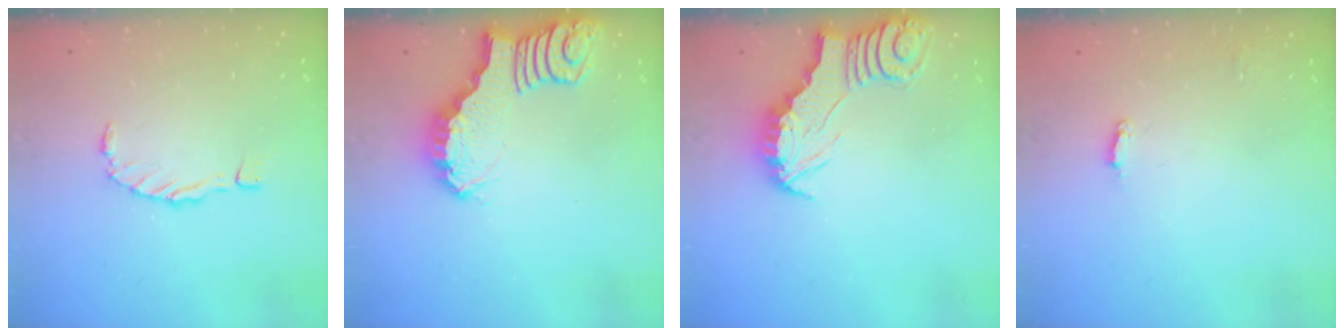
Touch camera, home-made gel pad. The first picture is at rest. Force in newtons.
{"total": 2.1, "press": 2.1, "slide": 0.2}
{"total": 2.5, "press": 2.5, "slide": 0.2}
{"total": 4.6, "press": 4.6, "slide": 0.4}